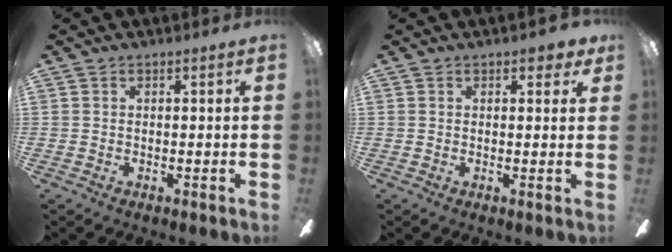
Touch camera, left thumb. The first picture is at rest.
{"total": 2.3, "force": [1.4, 1.2, 1.4], "torque": [-0.004, -0.005, 0.019]}